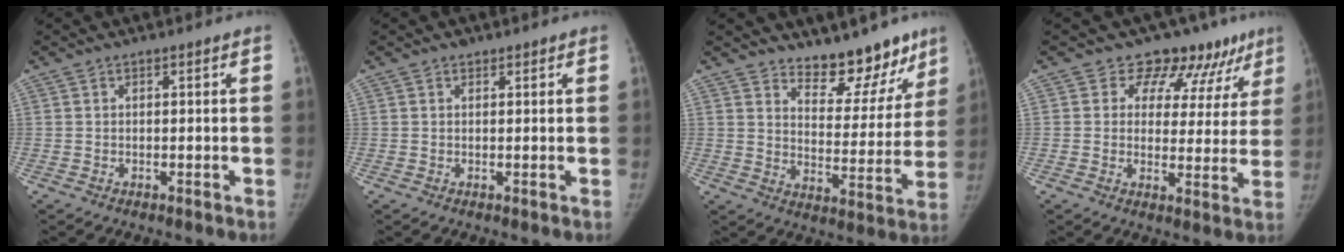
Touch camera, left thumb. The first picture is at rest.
{"total": 0.8, "force": [0.6, 0.5, 0.1], "torque": [0.004, -0.003, 0.005]}
{"total": 13.2, "force": [10.7, 5.7, 5.3], "torque": [-0.017, -0.086, 0.156]}
{"total": 11.6, "force": [8.6, 7.2, 2.8], "torque": [0.019, -0.034, 0.089]}